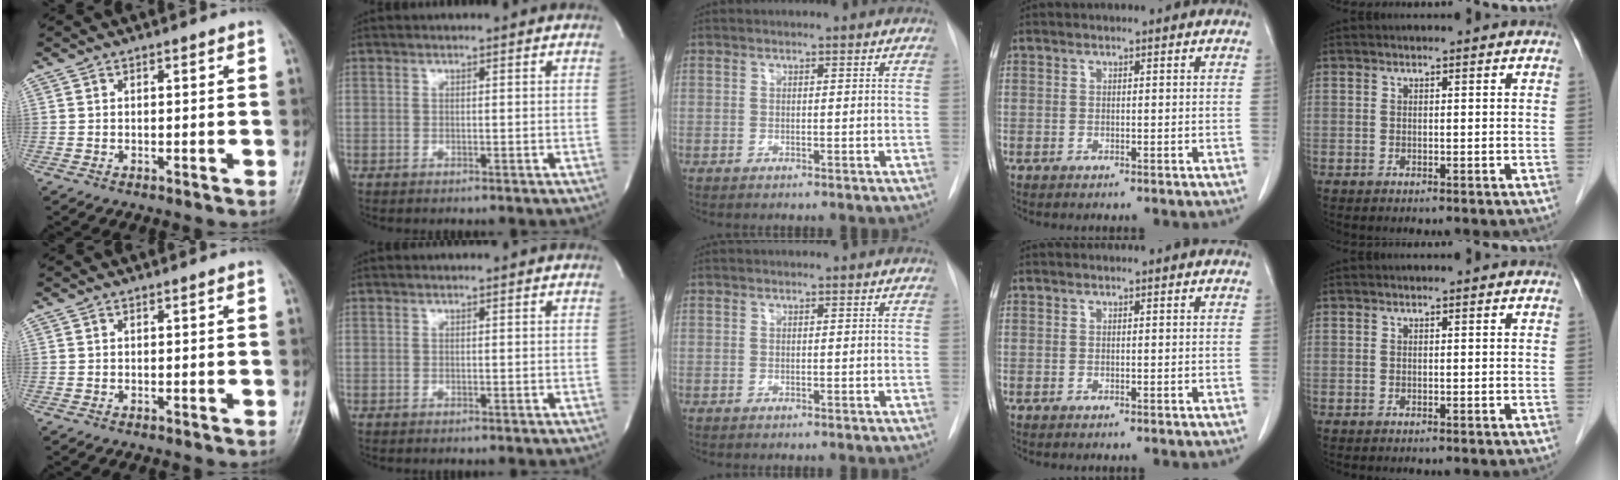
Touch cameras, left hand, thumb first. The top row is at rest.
{}